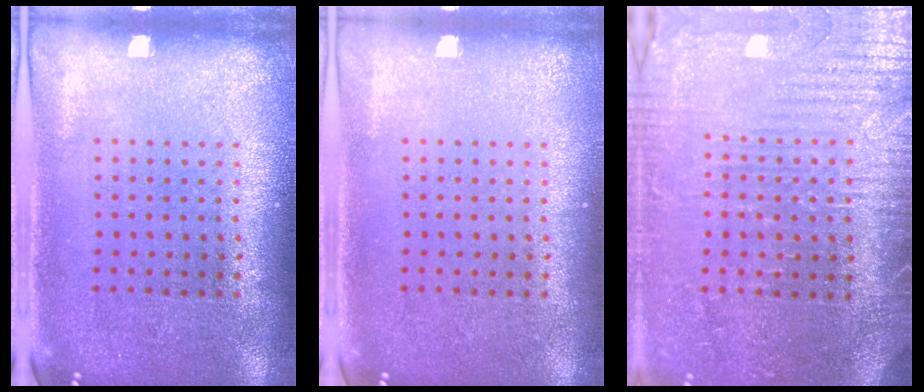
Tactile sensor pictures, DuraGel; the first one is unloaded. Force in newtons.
{"total": 0.0}
{"total": 3.6, "press": 3.4, "slide": 1.2}